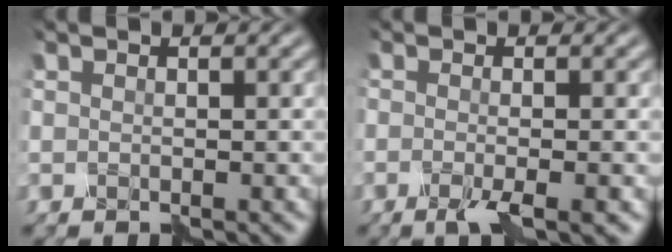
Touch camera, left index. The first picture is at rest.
{"total": 3.0, "force": [-1.6, 0.7, 2.4], "torque": [-0.036, -0.001, -0.028]}